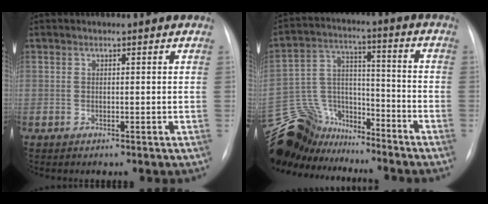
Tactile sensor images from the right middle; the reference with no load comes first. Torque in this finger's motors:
{"motor_torque": [0.88, -1.26, 0.35, 0.01]}